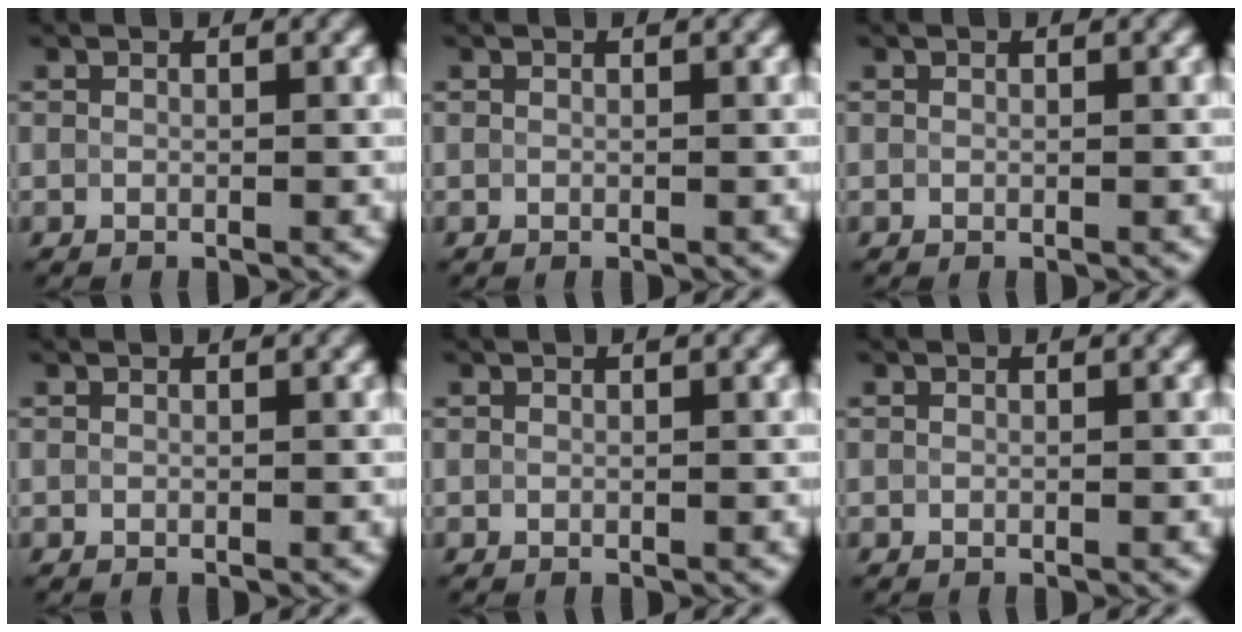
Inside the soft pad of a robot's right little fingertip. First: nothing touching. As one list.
[{"total": 0.0}, {"total": 0.0}, {"total": 0.0}, {"total": 0.0}, {"total": 0.0}]